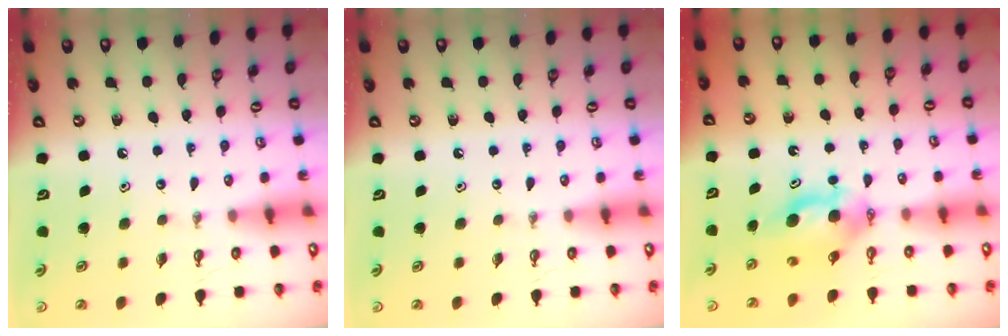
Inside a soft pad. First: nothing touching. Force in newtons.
{"total": 0.0}
{"total": 5.8, "press": 5.6, "slide": 1.2}